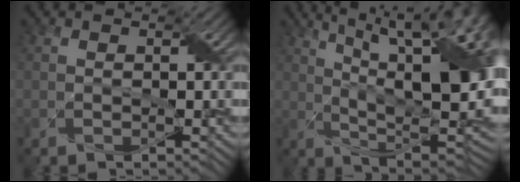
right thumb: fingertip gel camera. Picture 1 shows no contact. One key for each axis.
{"total": 19.8, "fx": 5.8, "fy": 8.2, "fz": 17.1, "tx": -0.240, "ty": 0.049, "tz": 0.099}